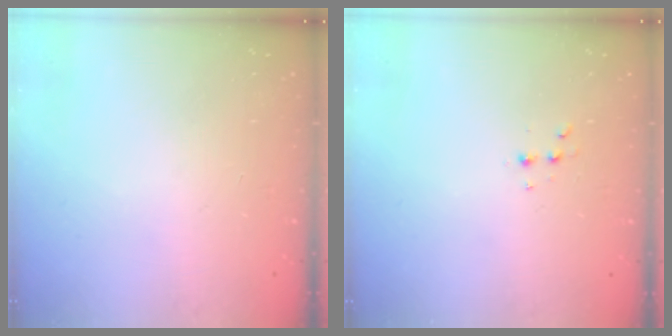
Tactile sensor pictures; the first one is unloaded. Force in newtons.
{"total": 2.8, "press": 2.7, "slide": 0.6}